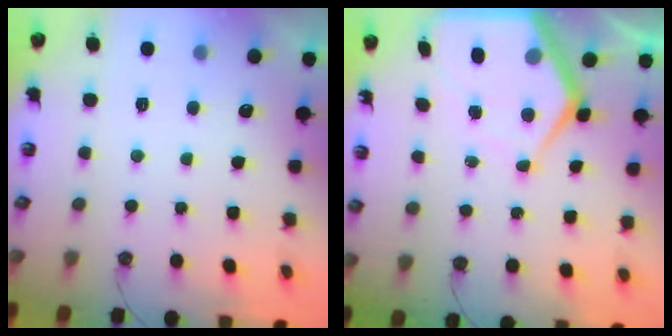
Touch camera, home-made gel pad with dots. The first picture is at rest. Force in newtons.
{"total": 11.1, "press": 11.0, "slide": 1.0}